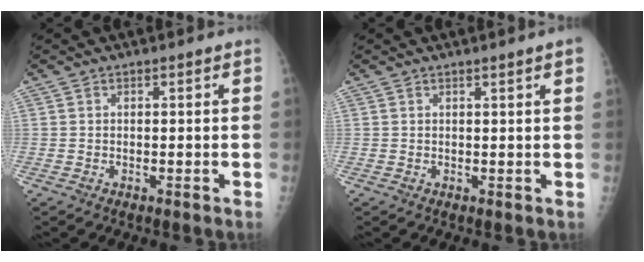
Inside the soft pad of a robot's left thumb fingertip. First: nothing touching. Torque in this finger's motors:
{"motor_torque": [1.00, 0.84, 0.55, -0.52, 0.00]}